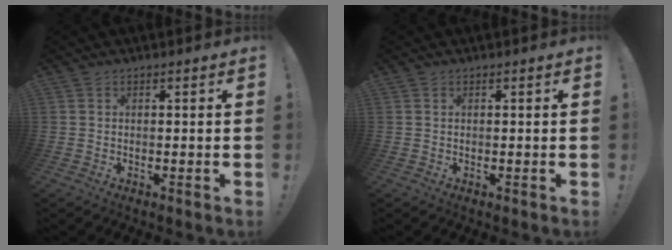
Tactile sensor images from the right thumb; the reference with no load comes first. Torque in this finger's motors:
{"motor_torque": [-0.05, 0.02, -0.22, 0.30, 0.03]}